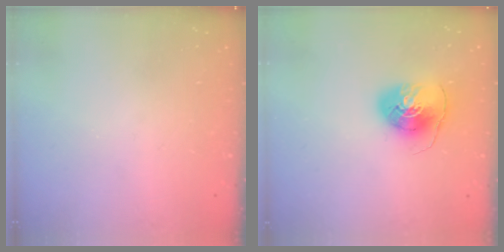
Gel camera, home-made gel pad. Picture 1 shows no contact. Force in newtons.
{"total": 8.2, "press": 8.1, "slide": 0.8}